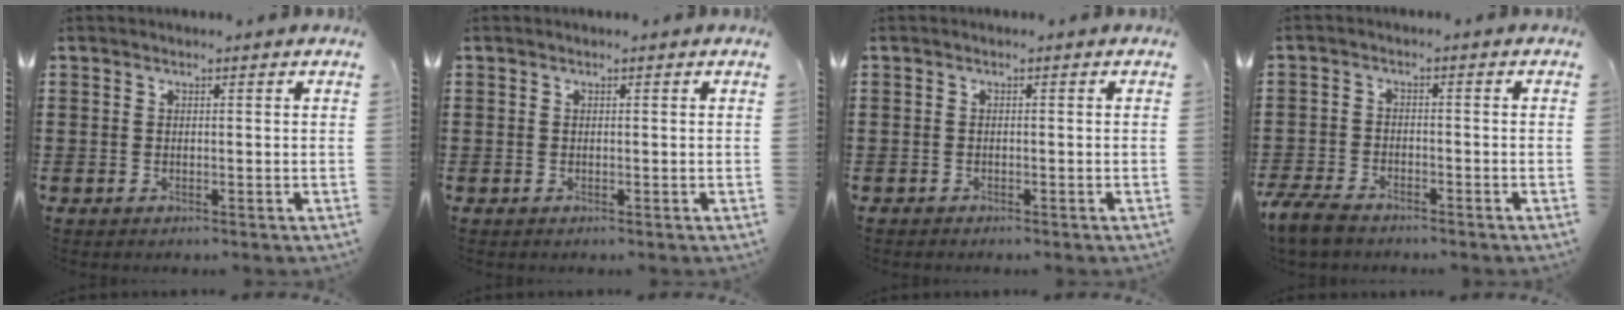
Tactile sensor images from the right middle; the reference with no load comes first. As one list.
[{"total": 0.0}, {"total": 0.7, "force": [-0.6, 0.3, 0.0], "torque": [0.000, 0.001, -0.014]}, {"total": 4.0, "force": [-3.5, 1.5, 1.4], "torque": [-0.046, -0.001, -0.074]}]